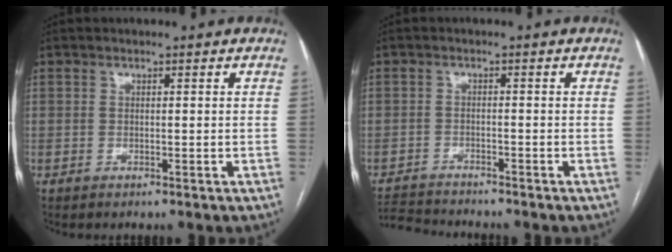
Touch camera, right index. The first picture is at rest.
{"total": 6.3, "force": [-6.1, 1.1, 0.7], "torque": [-0.016, -0.006, -0.105]}